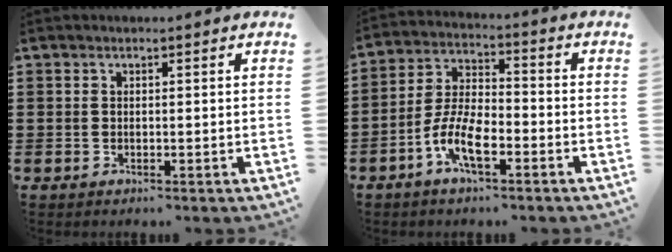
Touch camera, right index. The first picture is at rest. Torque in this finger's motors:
{"motor_torque": [2.14, 0.00, 0.40, 0.12]}